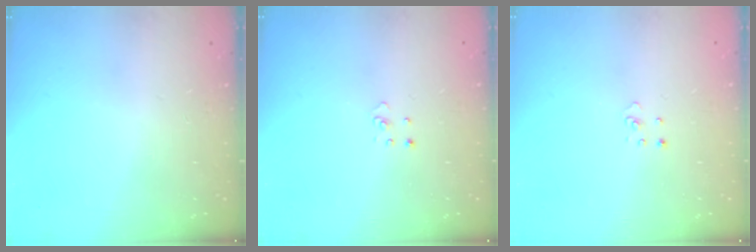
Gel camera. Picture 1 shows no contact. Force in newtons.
{"total": 2.2, "press": 2.2, "slide": 0.2}
{"total": 2.2, "press": 2.2, "slide": 0.2}